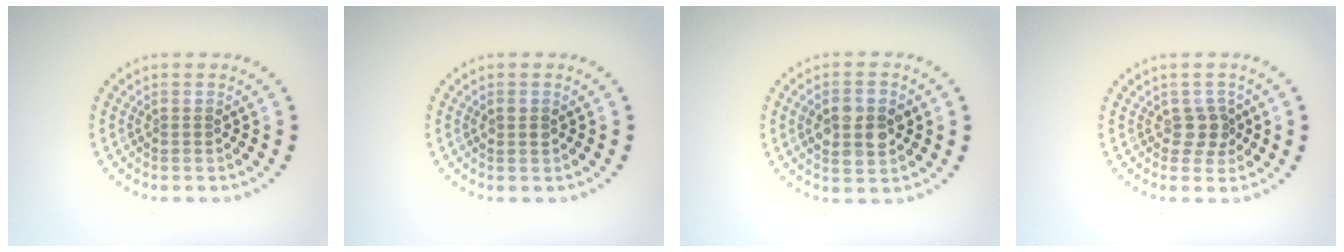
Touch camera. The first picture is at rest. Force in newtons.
{"total": 1.2, "press": 1.2, "slide": 0.2}
{"total": 4.1, "press": 4.1, "slide": 0.2}
{"total": 1.8, "press": 1.5, "slide": 1.0}